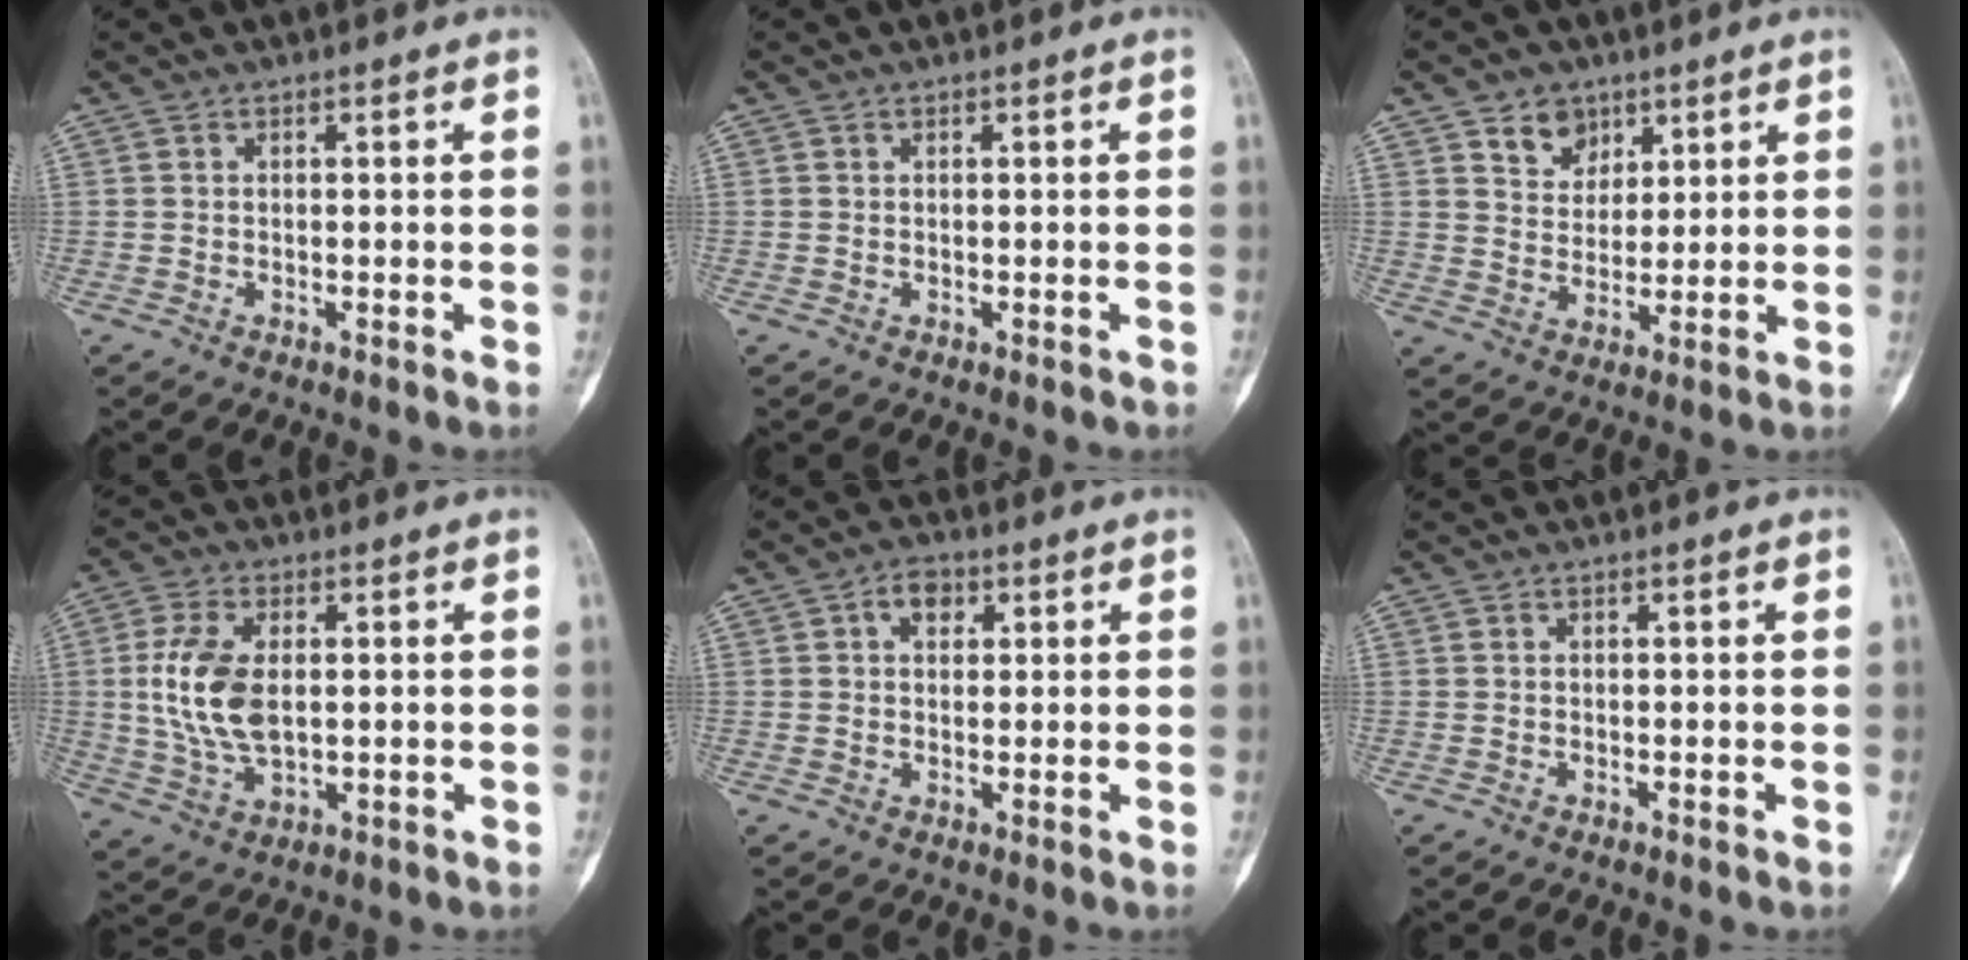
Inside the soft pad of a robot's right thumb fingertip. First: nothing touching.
{"total": 0.0}
{"total": 6.5, "force": [3.9, 4.8, 1.9], "torque": [-0.006, -0.023, 0.070]}
{"total": 11.3, "force": [0.8, 6.3, 9.3], "torque": [-0.193, -0.005, 0.022]}
{"total": 4.0, "force": [1.5, 2.8, 2.4], "torque": [-0.023, 0.003, 0.021]}
{"total": 0.0}